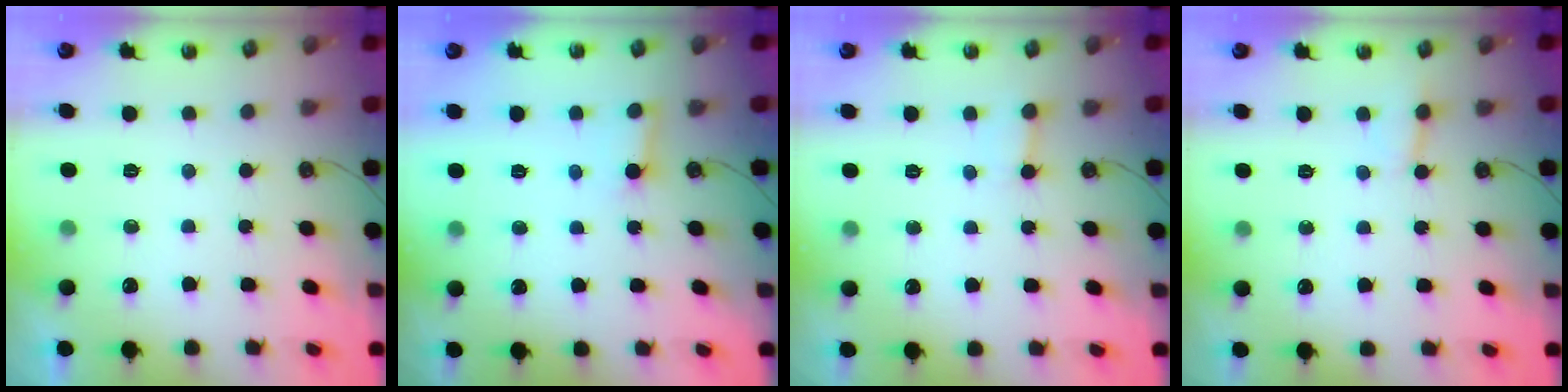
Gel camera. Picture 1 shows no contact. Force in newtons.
{"total": 2.7, "press": 2.7, "slide": 0.0}
{"total": 2.4, "press": 2.4, "slide": 0.4}
{"total": 3.4, "press": 3.3, "slide": 0.8}